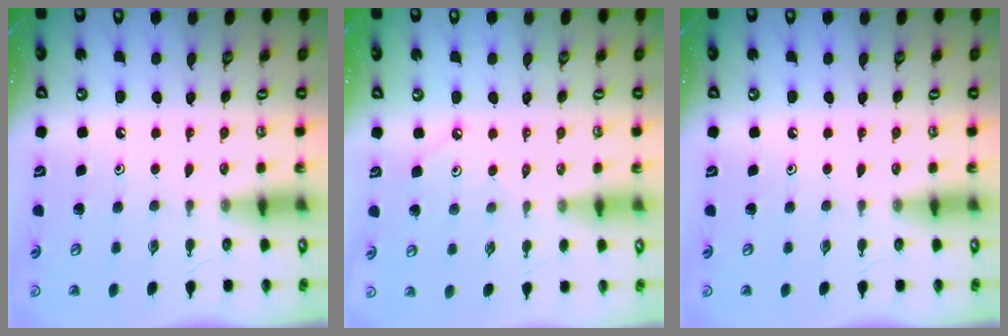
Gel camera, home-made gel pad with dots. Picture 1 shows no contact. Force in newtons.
{"total": 1.7, "press": 1.7, "slide": 0.3}
{"total": 0.0}